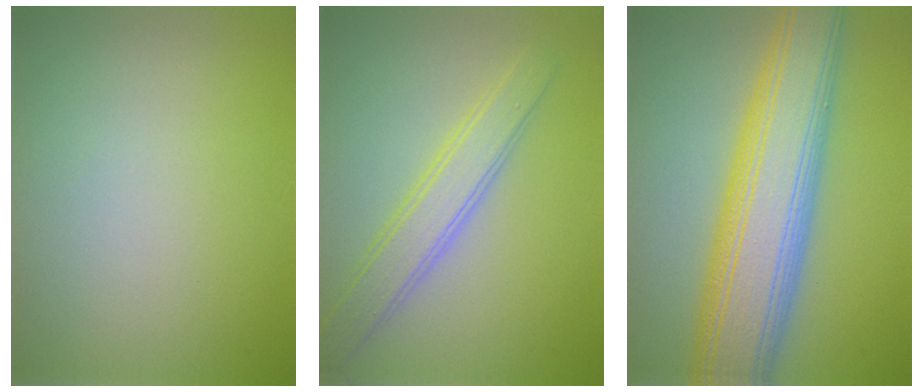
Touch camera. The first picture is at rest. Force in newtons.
{"total": 3.7, "press": 3.7, "slide": 0.0}
{"total": 10.6, "press": 10.6, "slide": 0.1}